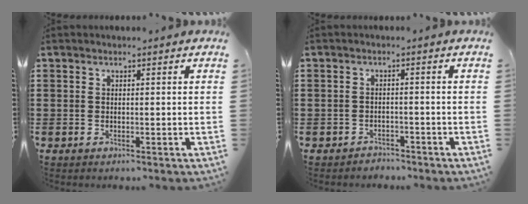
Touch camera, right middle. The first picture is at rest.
{"total": 1.8, "force": [-1.7, 0.4, -0.2], "torque": [-0.003, 0.003, -0.040]}